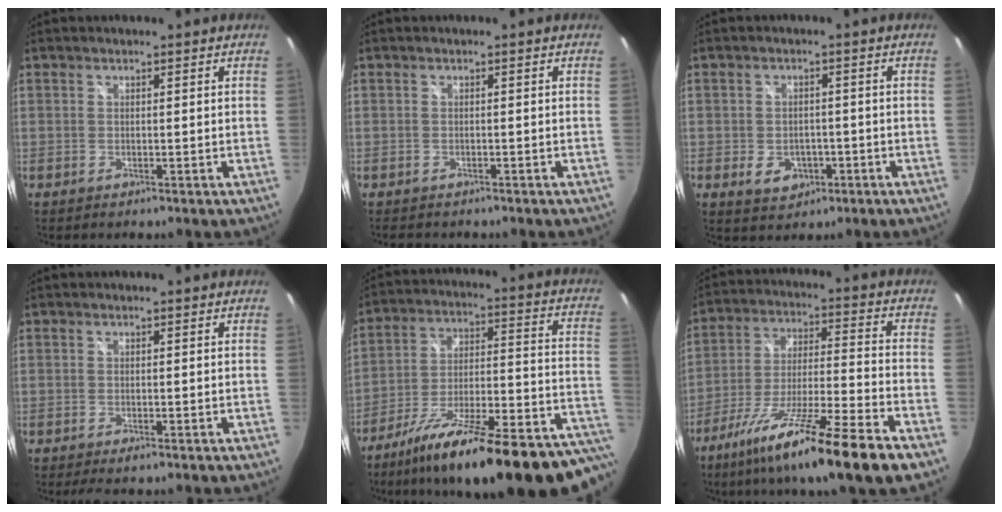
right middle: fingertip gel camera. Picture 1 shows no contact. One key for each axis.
{"total": 1.9, "fx": -1.6, "fy": 0.8, "fz": 0.5, "tx": -0.014, "ty": -0.008, "tz": -0.024}
{"total": 5.6, "fx": -2.2, "fy": 4.2, "fz": 2.9, "tx": -0.062, "ty": 0.000, "tz": -0.026}
{"total": 1.6, "fx": -1.1, "fy": 0.2, "fz": 1.1, "tx": -0.021, "ty": -0.007, "tz": -0.017}
{"total": 31.3, "fx": -22.4, "fy": 6.7, "fz": 20.8, "tx": -0.280, "ty": -0.045, "tz": -0.322}
{"total": 21.7, "fx": -14.3, "fy": 1.1, "fz": 16.2, "tx": -0.289, "ty": -0.050, "tz": -0.239}